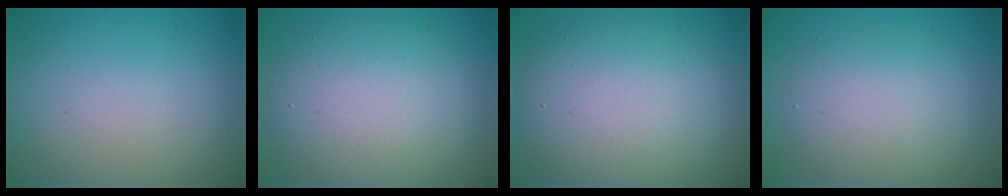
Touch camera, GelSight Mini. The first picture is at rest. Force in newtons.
{"total": 8.7, "press": 8.7, "slide": 0.6}
{"total": 10.5, "press": 10.5, "slide": 0.9}
{"total": 4.2, "press": 4.2, "slide": 0.1}